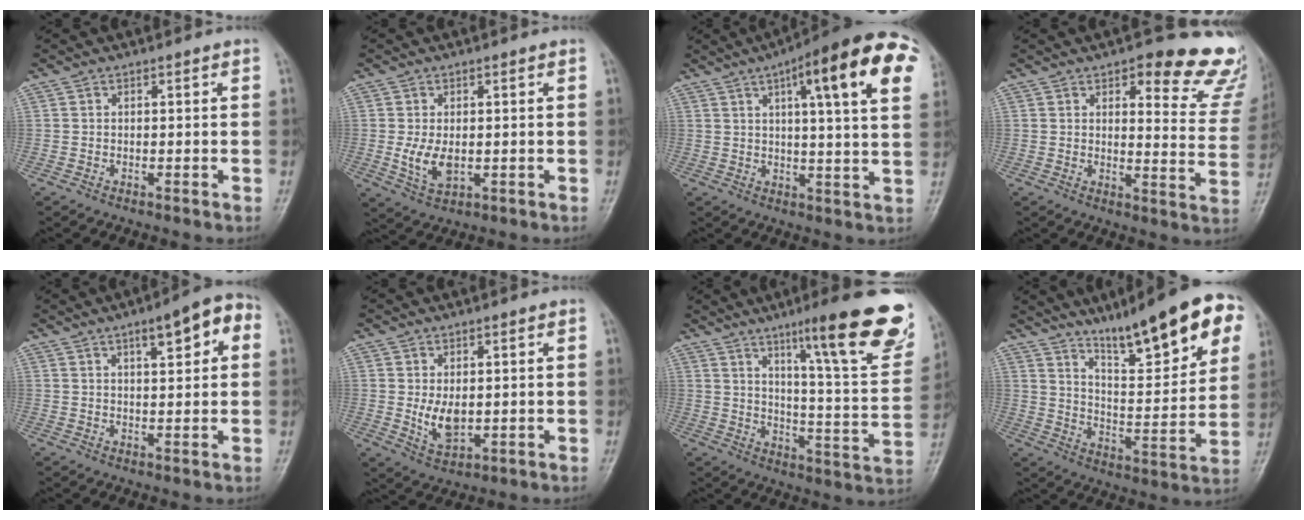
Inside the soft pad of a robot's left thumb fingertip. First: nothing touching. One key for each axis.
{"total": 5.3, "fx": -0.1, "fy": 3.1, "fz": 4.3, "tx": -0.080, "ty": -0.013, "tz": 0.005}
{"total": 20.5, "fx": 8.2, "fy": 4.3, "fz": 18.3, "tx": -0.236, "ty": 0.003, "tz": 0.103}
{"total": 17.4, "fx": 11.7, "fy": 6.5, "fz": 11.1, "tx": -0.077, "ty": -0.067, "tz": 0.122}
{"total": 8.8, "fx": 3.4, "fy": 3.1, "fz": 7.5, "tx": -0.080, "ty": 0.011, "tz": 0.040}
{"total": 5.3, "fx": 0.5, "fy": 3.1, "fz": 4.3, "tx": -0.066, "ty": -0.015, "tz": 0.022}
{"total": 23.8, "fx": 14.0, "fy": 3.7, "fz": 18.8, "tx": -0.232, "ty": -0.063, "tz": 0.205}
{"total": 20.9, "fx": 12.8, "fy": 4.6, "fz": 15.9, "tx": -0.196, "ty": -0.051, "tz": 0.201}